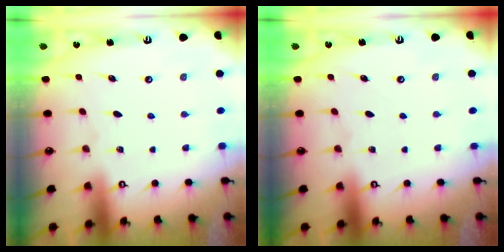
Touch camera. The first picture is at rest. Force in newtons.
{"total": 0.0}